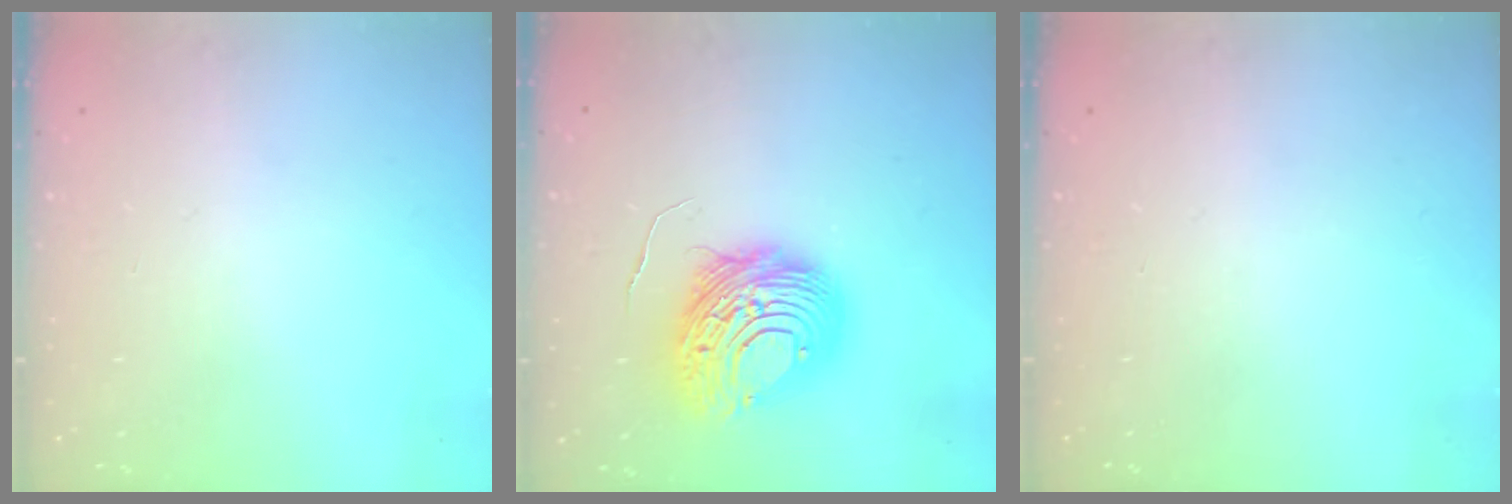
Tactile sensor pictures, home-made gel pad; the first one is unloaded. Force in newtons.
{"total": 13.2, "press": 13.2, "slide": 1.3}
{"total": 0.0}